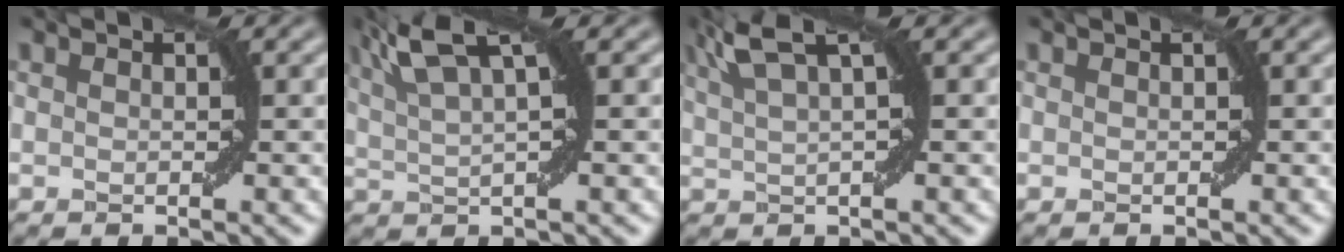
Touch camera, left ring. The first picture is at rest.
{"total": 5.8, "force": [2.9, 1.4, 4.9], "torque": [-0.092, 0.018, 0.057]}
{"total": 4.7, "force": [2.7, 1.0, 3.7], "torque": [-0.072, 0.018, 0.052]}
{"total": 0.0}